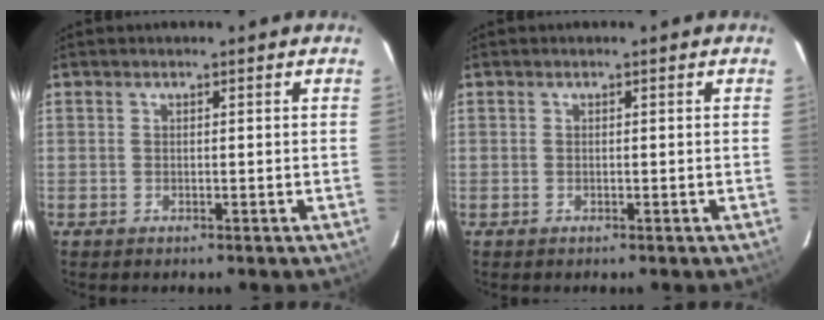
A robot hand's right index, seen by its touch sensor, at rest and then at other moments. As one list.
[{"total": 0.0}]